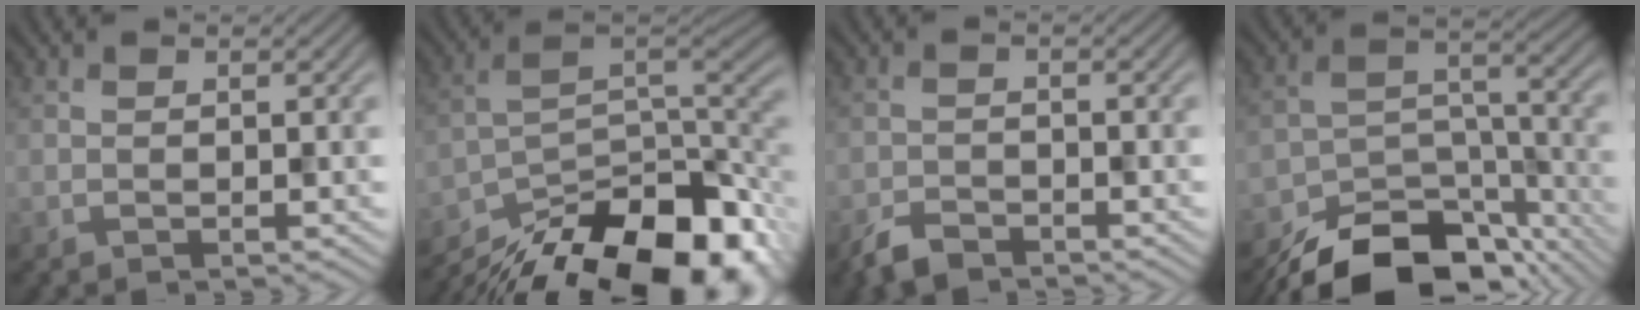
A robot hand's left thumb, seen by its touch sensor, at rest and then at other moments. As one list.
[{"total": 18.8, "force": [-13.7, 7.1, 10.7], "torque": [-0.184, -0.023, -0.213]}, {"total": 3.2, "force": [-2.7, 1.1, 1.2], "torque": [-0.026, -0.003, -0.058]}, {"total": 14.6, "force": [-11.7, 6.3, 6.3], "torque": [-0.117, -0.017, -0.176]}]